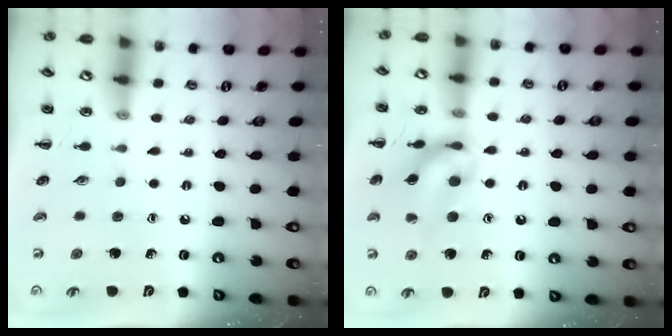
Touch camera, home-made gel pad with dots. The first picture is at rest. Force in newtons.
{"total": 15.1, "press": 14.9, "slide": 1.8}